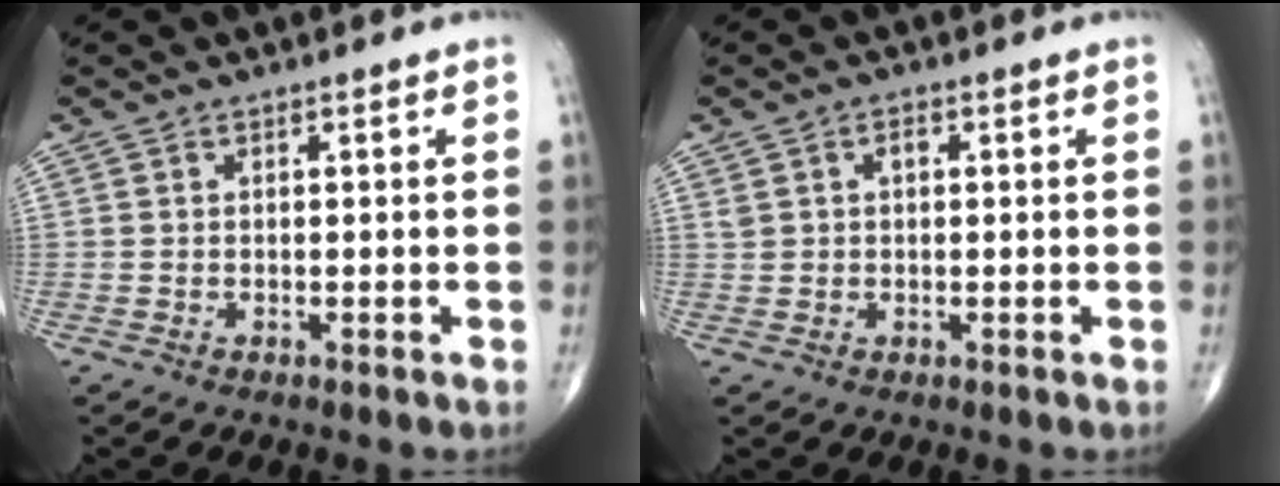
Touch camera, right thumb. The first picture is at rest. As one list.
[{"total": 2.3, "force": [0.8, 1.5, 1.5], "torque": [-0.024, 0.003, 0.017]}]